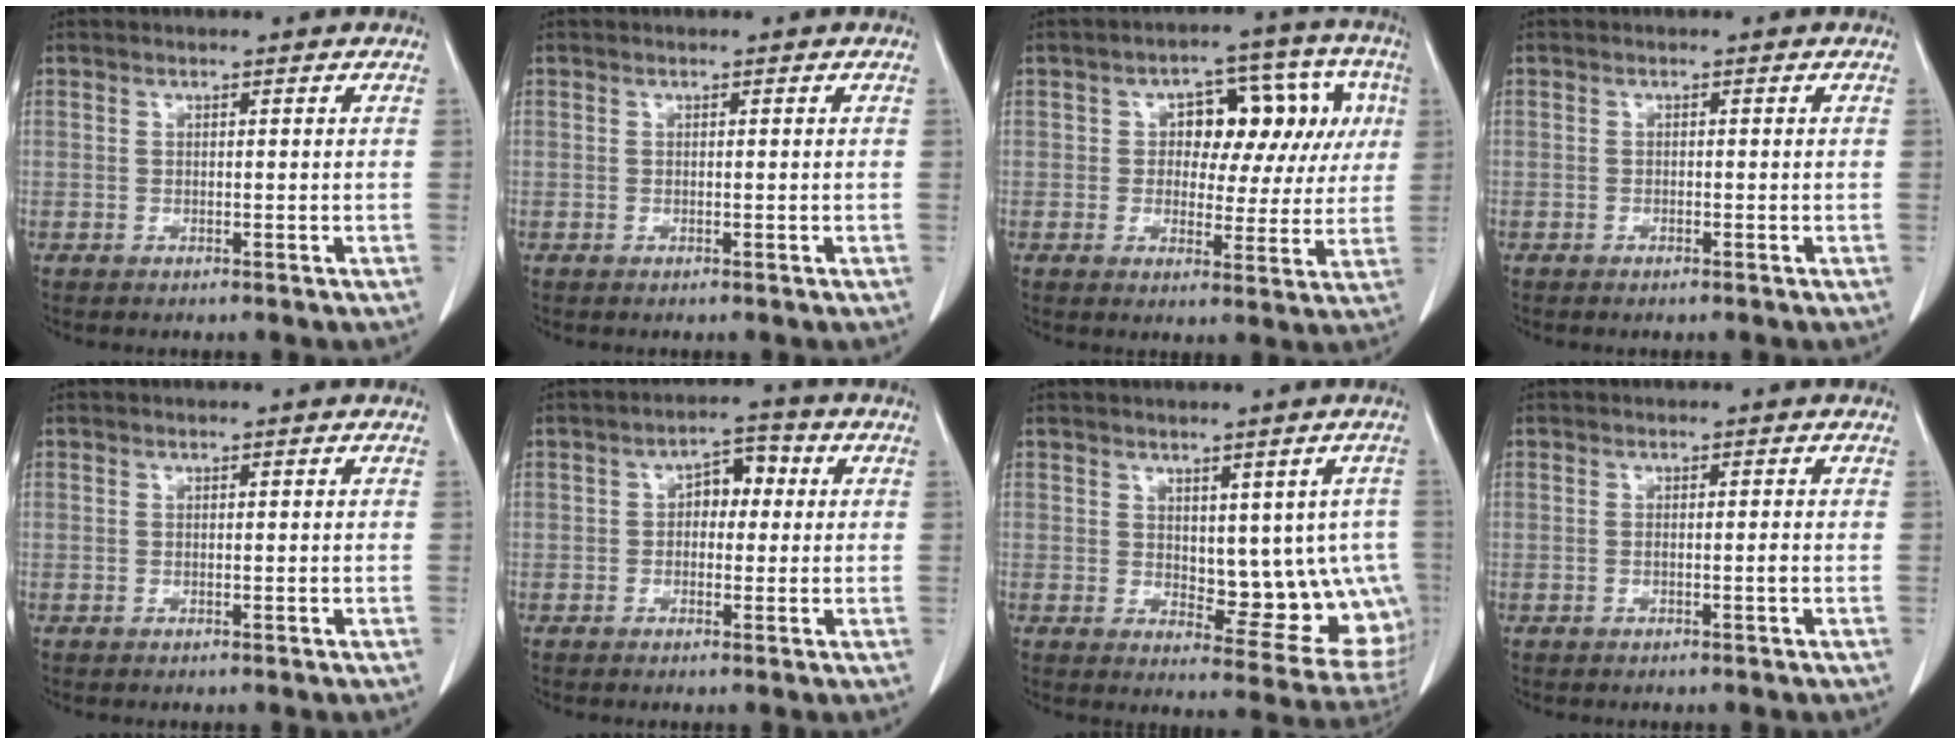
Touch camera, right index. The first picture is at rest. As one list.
[{"total": 0.0}, {"total": 11.6, "force": [2.3, 6.6, 9.2], "torque": [-0.097, 0.045, 0.031]}, {"total": 0.5, "force": [-0.4, 0.1, 0.3], "torque": [-0.009, -0.001, -0.006]}, {"total": 0.0}, {"total": 4.5, "force": [0.4, 2.7, 3.6], "torque": [-0.049, 0.023, 0.002]}, {"total": 11.1, "force": [0.6, 5.6, 9.5], "torque": [-0.093, 0.001, 0.022]}, {"total": 0.9, "force": [-0.3, -0.2, 0.8], "torque": [-0.015, -0.001, -0.005]}]